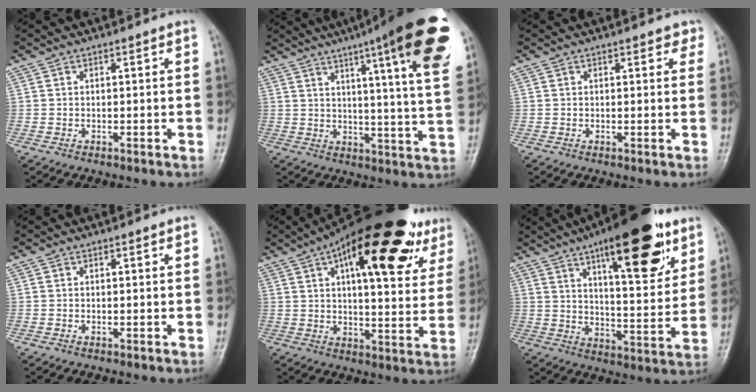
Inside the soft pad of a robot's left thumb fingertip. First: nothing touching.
{"total": 21.9, "force": [11.8, 2.5, 18.3], "torque": [-0.235, -0.034, 0.146]}
{"total": 1.9, "force": [1.2, 1.1, 1.0], "torque": [0.008, -0.003, 0.009]}
{"total": 0.0}
{"total": 27.2, "force": [13.8, 10.5, 21.0], "torque": [-0.279, -0.005, 0.198]}
{"total": 21.9, "force": [12.0, 7.4, 16.8], "torque": [-0.213, -0.045, 0.182]}